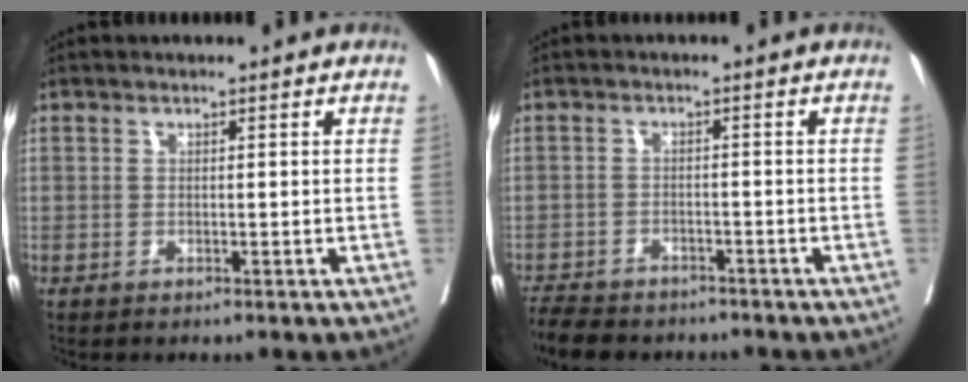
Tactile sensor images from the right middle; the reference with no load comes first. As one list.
[{"total": 9.1, "force": [-7.9, 3.3, 3.2], "torque": [-0.061, -0.010, -0.118]}]